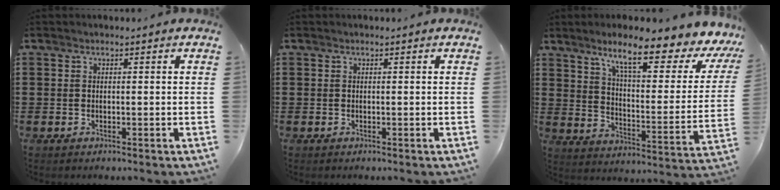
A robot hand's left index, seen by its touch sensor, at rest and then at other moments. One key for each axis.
{"total": 0.0}
{"total": 10.9, "fx": 7.8, "fy": 1.0, "fz": 7.5, "tx": -0.141, "ty": -0.050, "tz": 0.120}